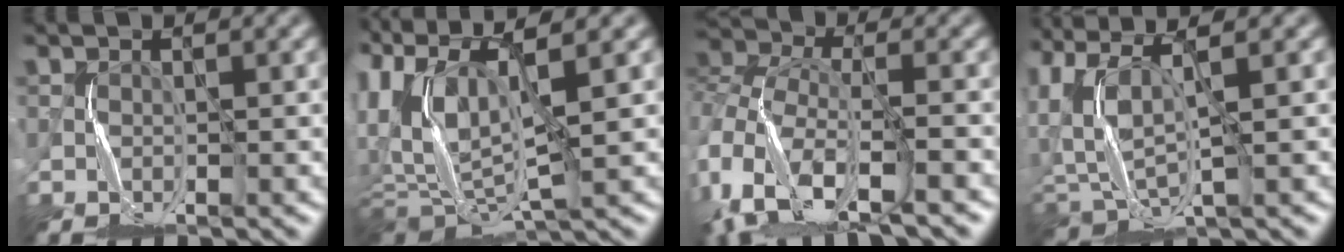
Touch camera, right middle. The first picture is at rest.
{"total": 8.2, "force": [2.1, 3.5, 7.2], "torque": [-0.162, 0.000, 0.041]}
{"total": 11.6, "force": [-6.1, 6.1, 7.7], "torque": [-0.180, -0.014, -0.094]}
{"total": 8.1, "force": [3.0, 4.0, 6.4], "torque": [-0.163, 0.003, 0.071]}